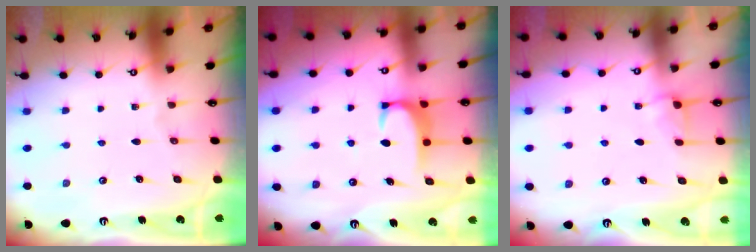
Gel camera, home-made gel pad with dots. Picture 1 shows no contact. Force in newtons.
{"total": 2.0, "press": 2.0, "slide": 0.5}
{"total": 1.7, "press": 1.6, "slide": 0.7}